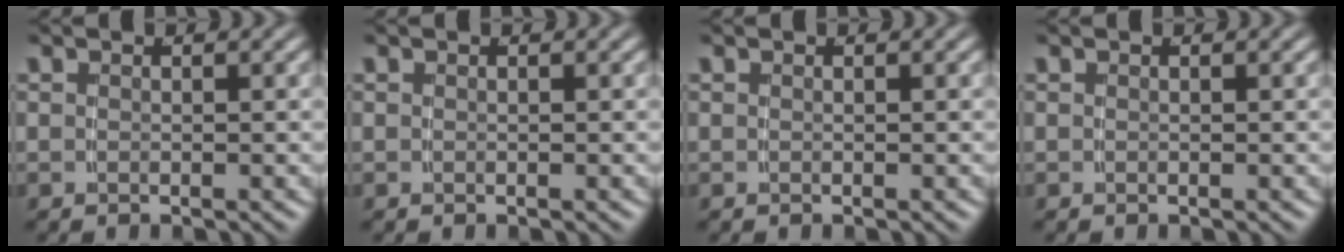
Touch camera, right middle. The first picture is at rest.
{"total": 0.0}
{"total": 0.0}
{"total": 0.0}